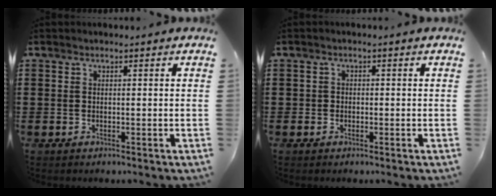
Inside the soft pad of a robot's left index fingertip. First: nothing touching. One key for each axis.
{"total": 1.0, "fx": -0.4, "fy": 0.9, "fz": 0.1, "tx": -0.005, "ty": 0.003, "tz": -0.010}